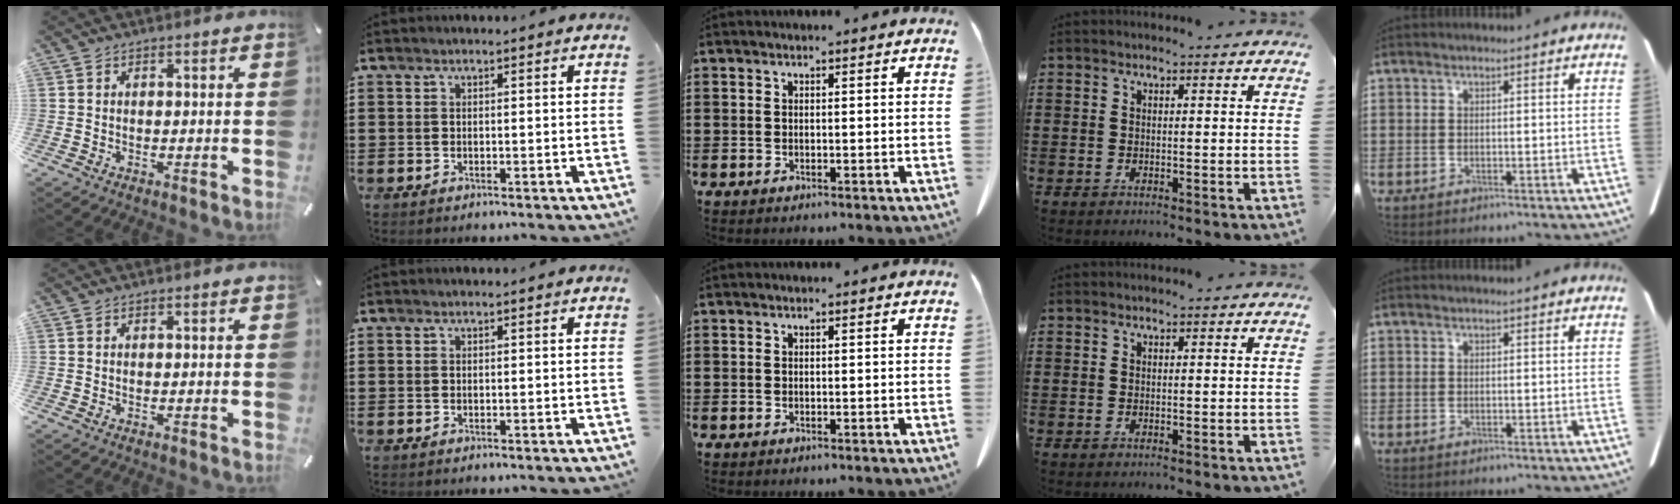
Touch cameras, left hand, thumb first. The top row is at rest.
{}